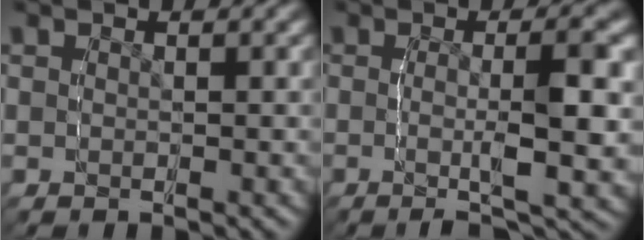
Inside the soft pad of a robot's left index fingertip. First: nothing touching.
{"total": 5.5, "force": [-1.2, 0.6, 5.3], "torque": [-0.083, -0.007, -0.023]}